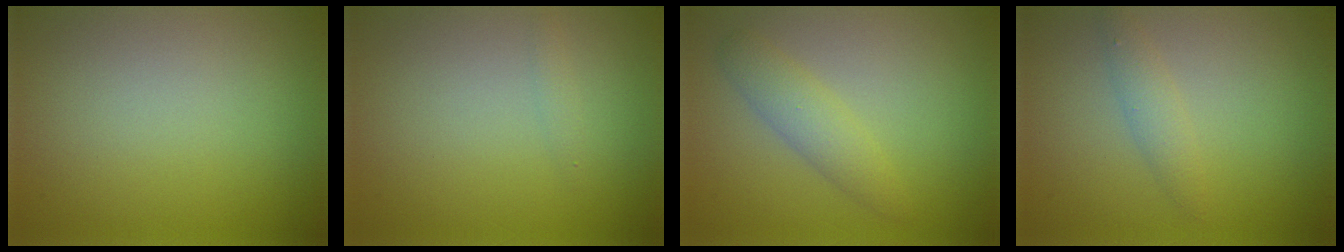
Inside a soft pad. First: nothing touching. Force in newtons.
{"total": 0.6, "press": 0.6, "slide": 0.0}
{"total": 2.4, "press": 2.4, "slide": 0.1}
{"total": 1.6, "press": 1.6, "slide": 0.1}